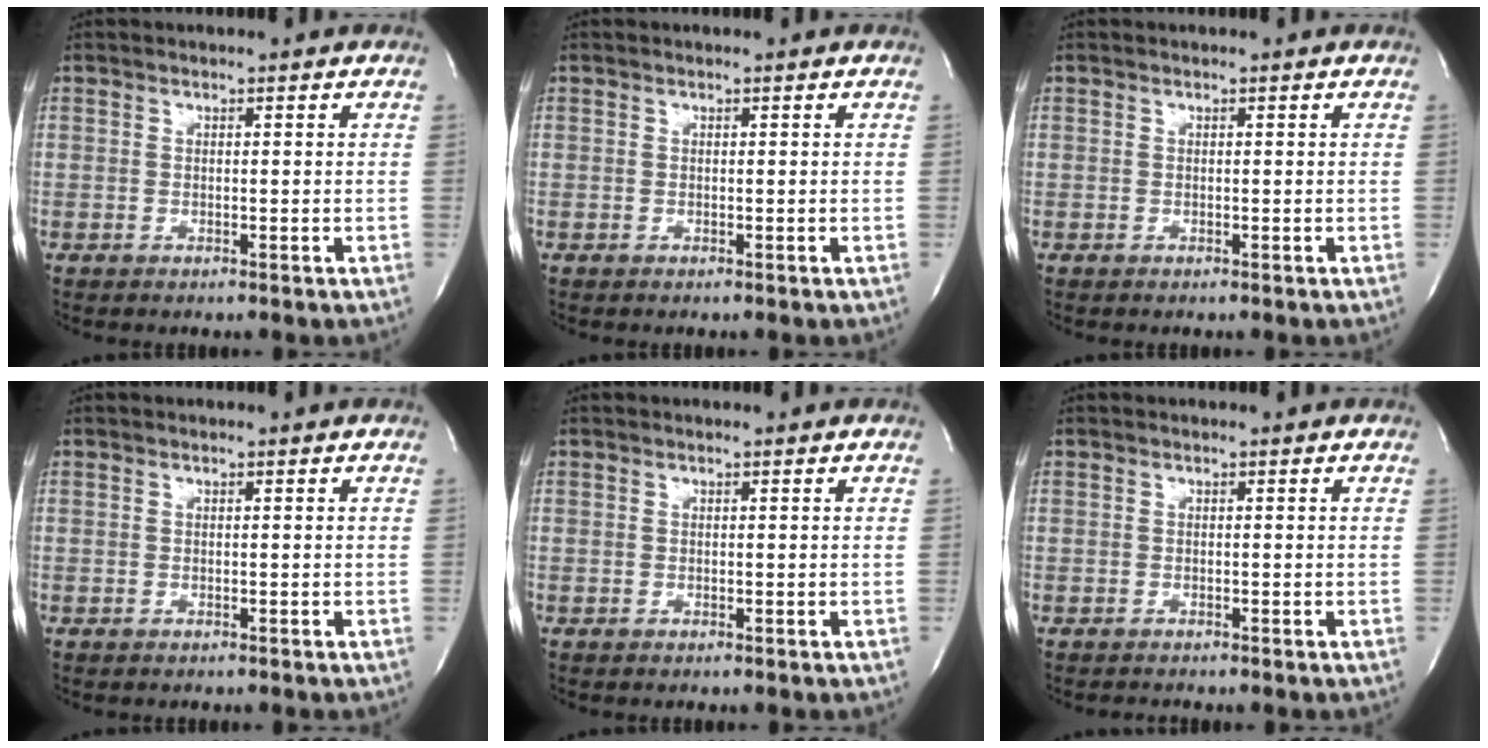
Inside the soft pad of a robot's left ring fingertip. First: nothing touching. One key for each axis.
{"total": 0.0}
{"total": 0.0}
{"total": 0.0}
{"total": 0.0}
{"total": 0.7, "fx": -0.7, "fy": 0.1, "fz": 0.1, "tx": -0.008, "ty": -0.003, "tz": -0.010}